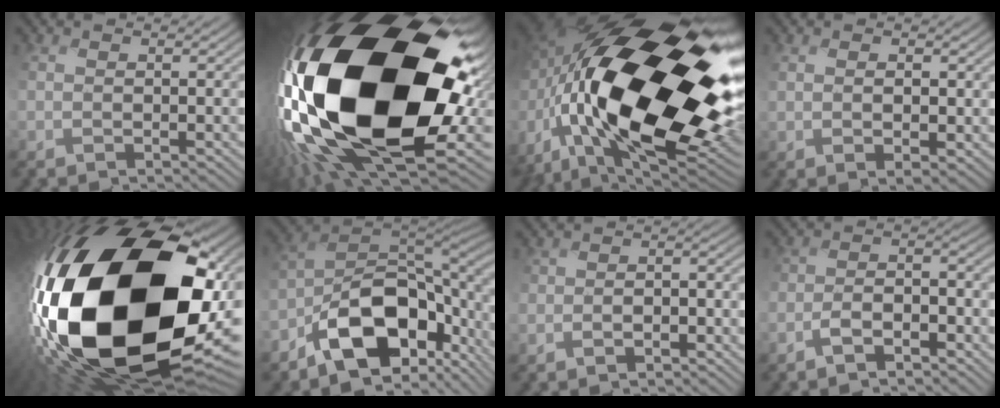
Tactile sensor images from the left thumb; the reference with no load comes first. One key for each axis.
{"total": 25.1, "fx": 1.0, "fy": 14.2, "fz": 20.6, "tx": -0.440, "ty": -0.099, "tz": 0.035}
{"total": 24.0, "fx": -0.5, "fy": 11.5, "fz": 21.0, "tx": -0.436, "ty": -0.037, "tz": -0.033}
{"total": 2.0, "fx": 0.5, "fy": 1.2, "fz": 1.5, "tx": -0.032, "ty": -0.006, "tz": 0.015}
{"total": 25.3, "fx": -1.4, "fy": 15.4, "fz": 20.0, "tx": -0.441, "ty": -0.102, "tz": 0.001}
{"total": 17.1, "fx": -6.5, "fy": 10.1, "fz": 12.1, "tx": -0.204, "ty": -0.023, "tz": -0.105}
{"total": 2.5, "fx": -1.5, "fy": 1.7, "fz": 1.1, "tx": -0.012, "ty": 0.003, "tz": -0.029}
{"total": 4.2, "fx": -3.2, "fy": 1.9, "fz": 1.9, "tx": -0.036, "ty": 0.003, "tz": -0.065}